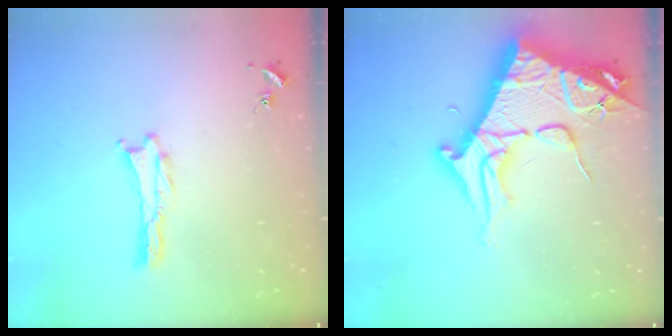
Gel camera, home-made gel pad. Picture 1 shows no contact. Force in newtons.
{"total": 12.0, "press": 11.9, "slide": 1.4}